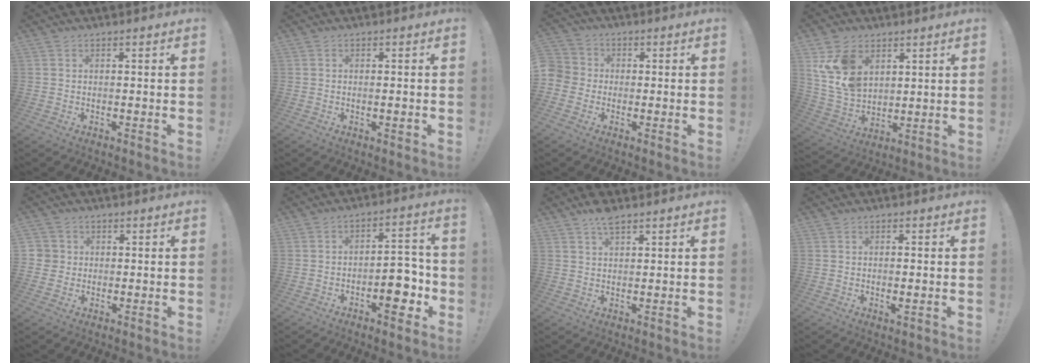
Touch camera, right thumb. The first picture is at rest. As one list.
[{"total": 1.8, "force": [-0.5, 0.3, 1.7], "torque": [-0.013, -0.004, -0.010]}, {"total": 4.8, "force": [-1.4, 4.4, 1.5], "torque": [-0.038, 0.017, -0.027]}, {"total": 13.1, "force": [5.9, 9.3, 7.0], "torque": [-0.144, -0.025, 0.119]}, {"total": 3.5, "force": [0.2, 3.4, 0.7], "torque": [-0.007, 0.003, 0.005]}, {"total": 11.5, "force": [-4.3, 5.7, 9.0], "torque": [-0.095, 0.022, -0.073]}, {"total": 4.5, "force": [3.3, 1.4, 2.7], "torque": [-0.046, -0.015, 0.058]}, {"total": 1.8, "force": [-0.2, 0.2, 1.7], "torque": [-0.021, -0.005, -0.005]}]